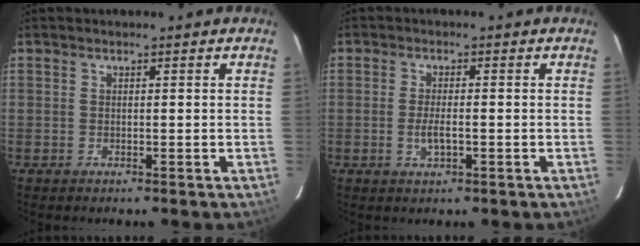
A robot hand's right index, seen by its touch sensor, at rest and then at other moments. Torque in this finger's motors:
{"motor_torque": [-0.14, -0.11, 0.07, 0.00]}